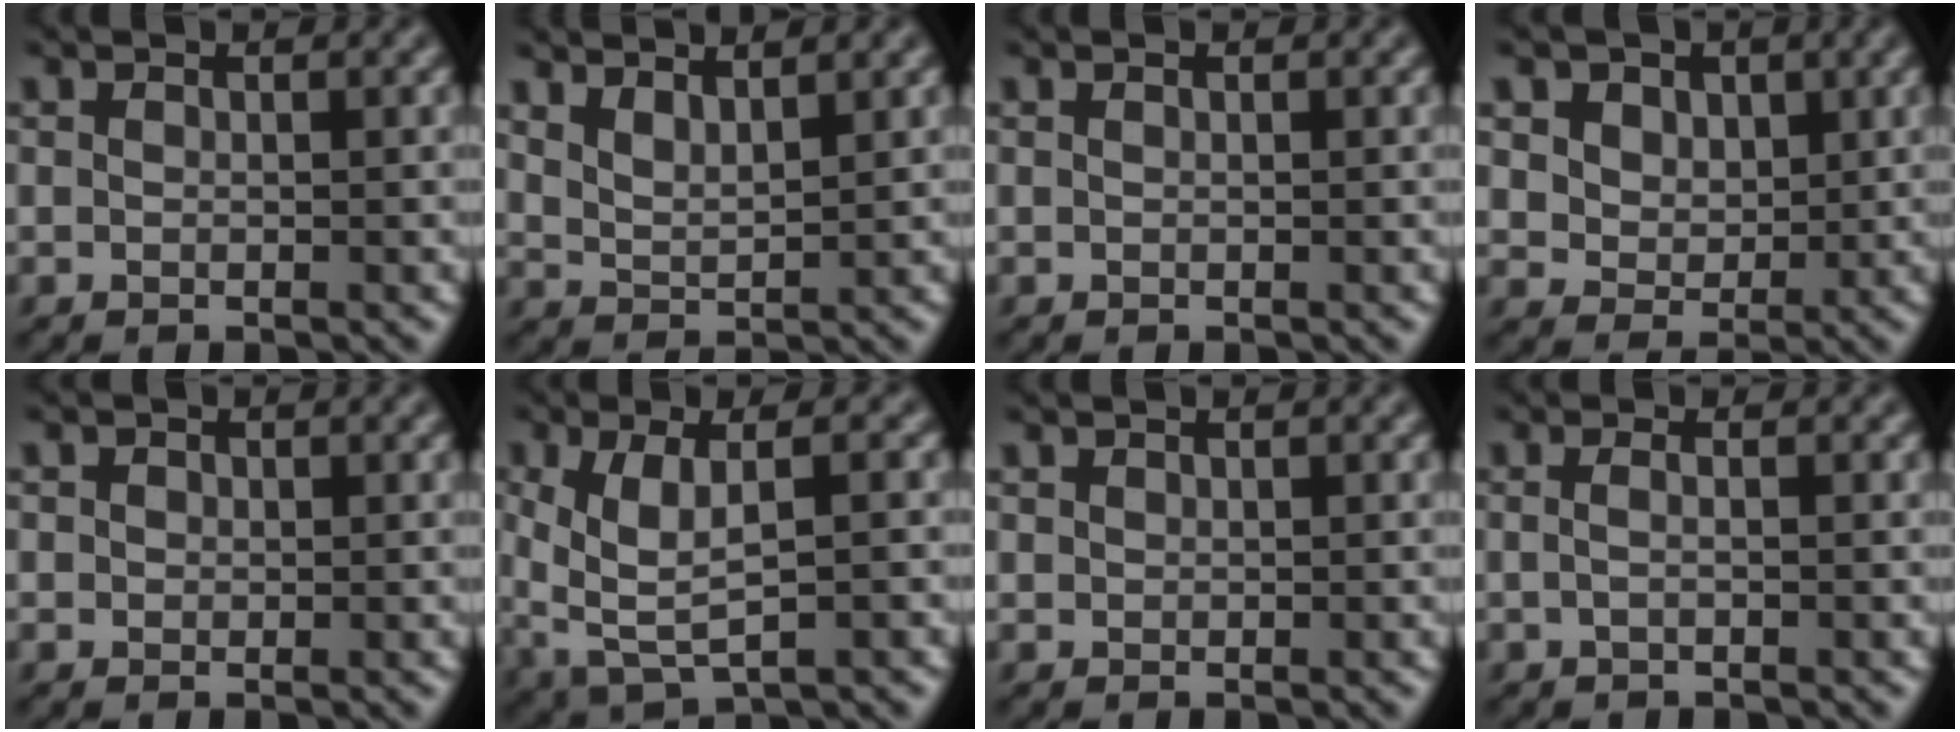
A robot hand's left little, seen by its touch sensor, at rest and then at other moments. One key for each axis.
{"total": 3.0, "fx": 2.4, "fy": 0.7, "fz": 1.6, "tx": -0.034, "ty": 0.002, "tz": 0.052}
{"total": 0.0}
{"total": 6.2, "fx": 3.0, "fy": 4.8, "fz": 2.6, "tx": -0.064, "ty": -0.003, "tz": 0.051}
{"total": 1.8, "fx": 0.9, "fy": 1.4, "fz": 0.8, "tx": -0.021, "ty": 0.007, "tz": 0.012}
{"total": 5.0, "fx": 0.1, "fy": 1.8, "fz": 4.7, "tx": -0.104, "ty": -0.002, "tz": 0.006}
{"total": 0.6, "fx": 0.4, "fy": 0.4, "fz": 0.0, "tx": -0.002, "ty": -0.002, "tz": 0.012}
{"total": 1.2, "fx": 0.1, "fy": 0.4, "fz": 1.1, "tx": -0.018, "ty": -0.001, "tz": -0.004}